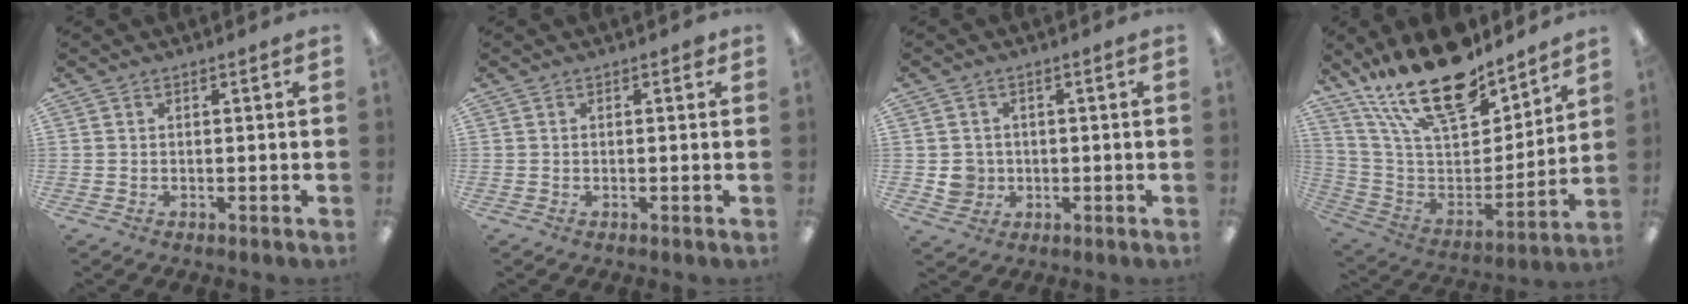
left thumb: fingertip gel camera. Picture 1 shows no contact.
{"total": 0.9, "force": [0.5, 0.5, 0.6], "torque": [-0.005, 0.000, 0.006]}
{"total": 4.0, "force": [-0.1, 3.9, 0.8], "torque": [-0.003, 0.001, -0.002]}
{"total": 22.9, "force": [17.4, 8.8, 12.0], "torque": [-0.228, -0.114, 0.307]}